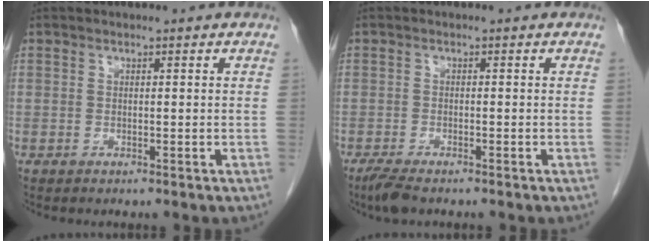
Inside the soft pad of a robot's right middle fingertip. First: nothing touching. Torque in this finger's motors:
{"motor_torque": [0.46, -0.29, 0.00, 0.00]}